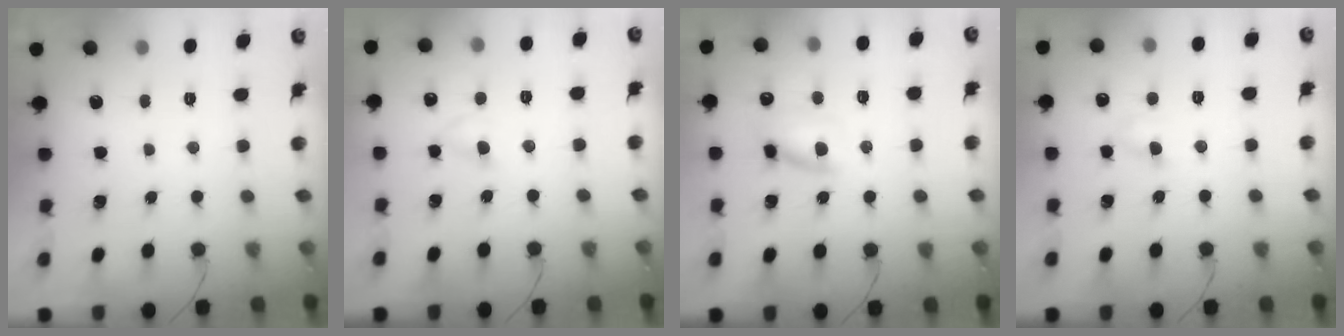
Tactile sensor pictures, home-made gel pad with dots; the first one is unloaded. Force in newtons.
{"total": 2.4, "press": 2.1, "slide": 1.0}
{"total": 9.5, "press": 9.3, "slide": 1.9}
{"total": 4.0, "press": 3.8, "slide": 1.4}